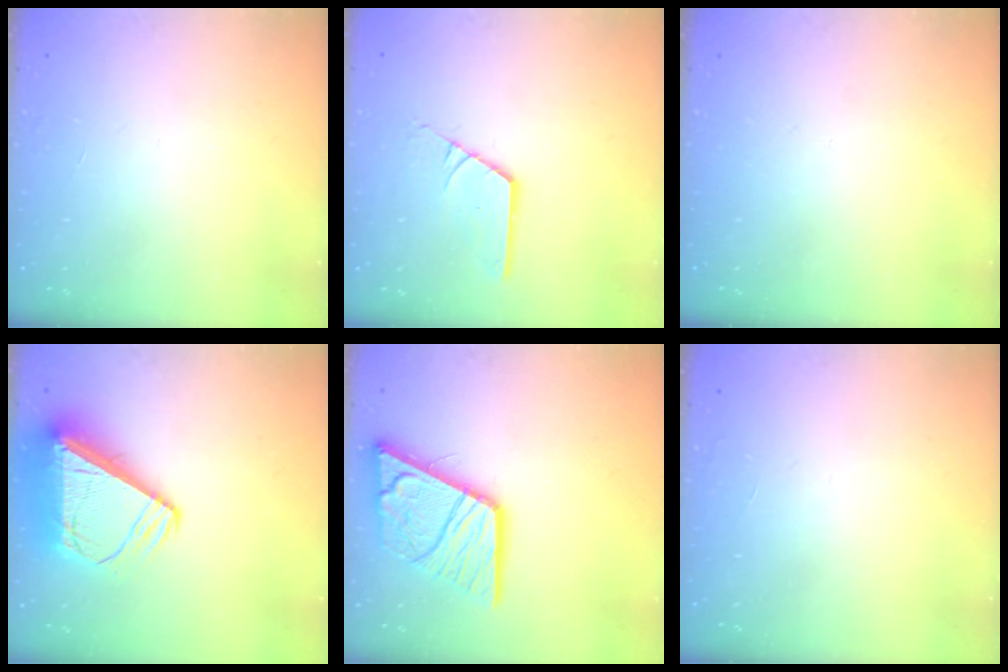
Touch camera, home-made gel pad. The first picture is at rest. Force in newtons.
{"total": 2.9, "press": 2.9, "slide": 0.1}
{"total": 0.0}
{"total": 14.3, "press": 14.2, "slide": 1.5}
{"total": 17.2, "press": 17.1, "slide": 1.8}
{"total": 0.0}